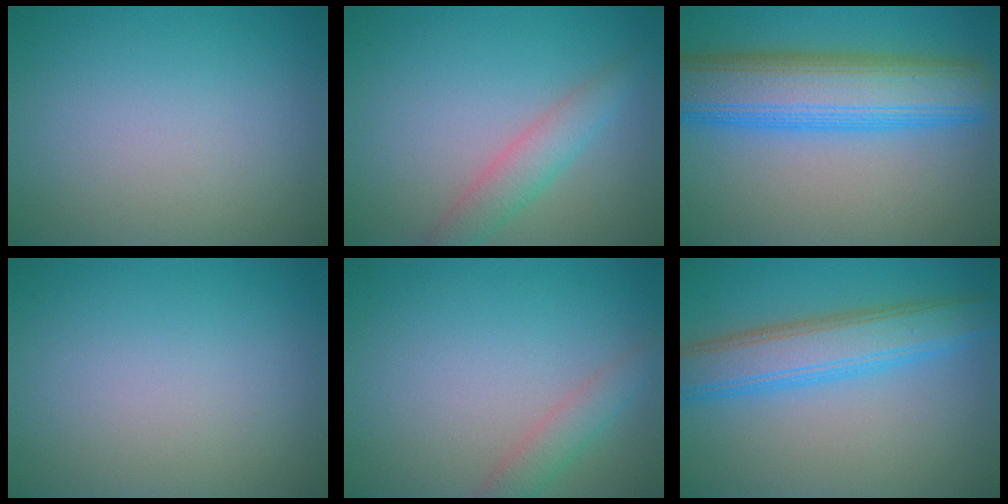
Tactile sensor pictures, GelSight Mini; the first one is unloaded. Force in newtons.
{"total": 3.0, "press": 3.0, "slide": 0.1}
{"total": 9.9, "press": 9.9, "slide": 0.2}
{"total": 0.0}
{"total": 2.1, "press": 2.1, "slide": 0.2}
{"total": 6.1, "press": 6.1, "slide": 0.0}